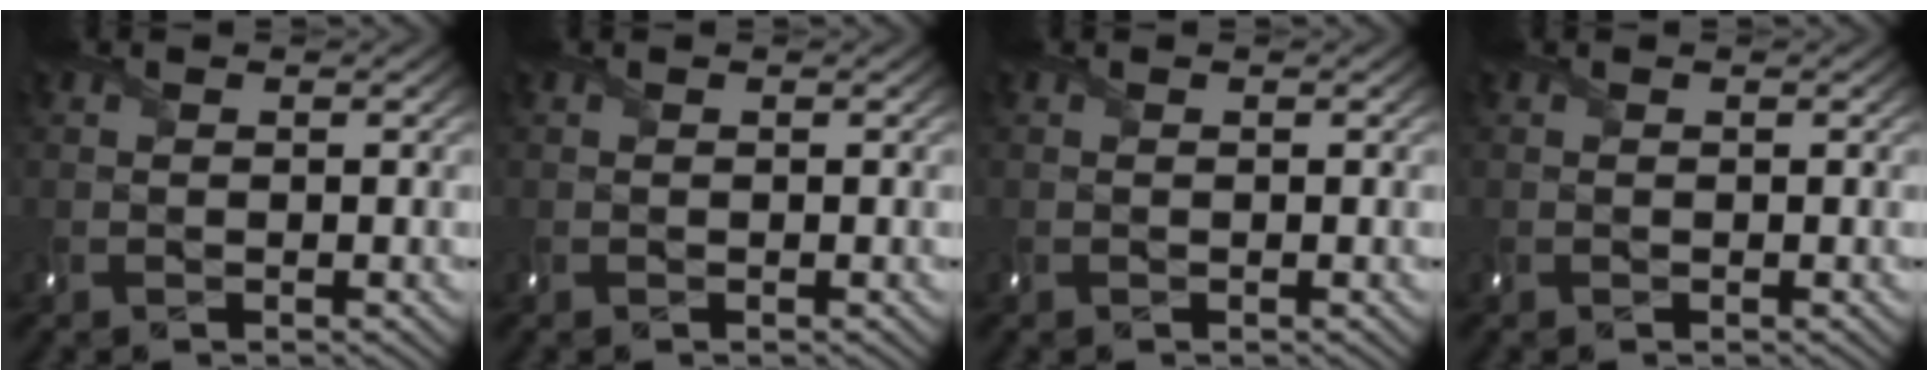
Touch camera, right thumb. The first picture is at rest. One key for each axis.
{"total": 0.0}
{"total": 0.0}
{"total": 0.0}